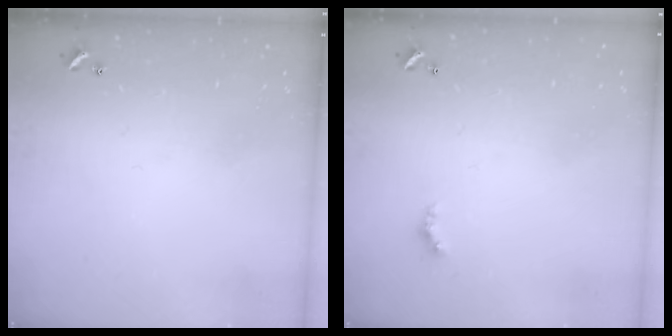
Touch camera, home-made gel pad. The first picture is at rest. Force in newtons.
{"total": 1.6, "press": 1.6, "slide": 0.4}